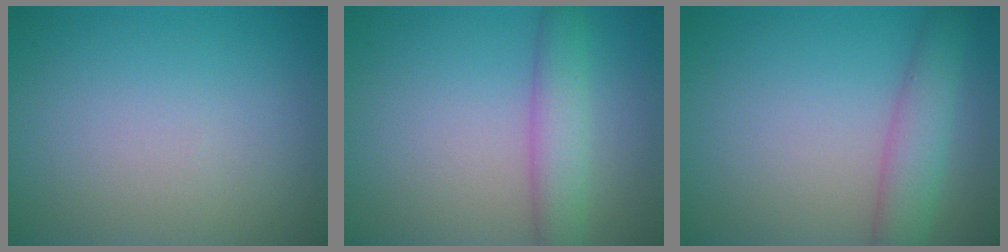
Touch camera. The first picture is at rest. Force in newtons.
{"total": 3.7, "press": 3.6, "slide": 0.2}
{"total": 3.7, "press": 3.7, "slide": 0.2}